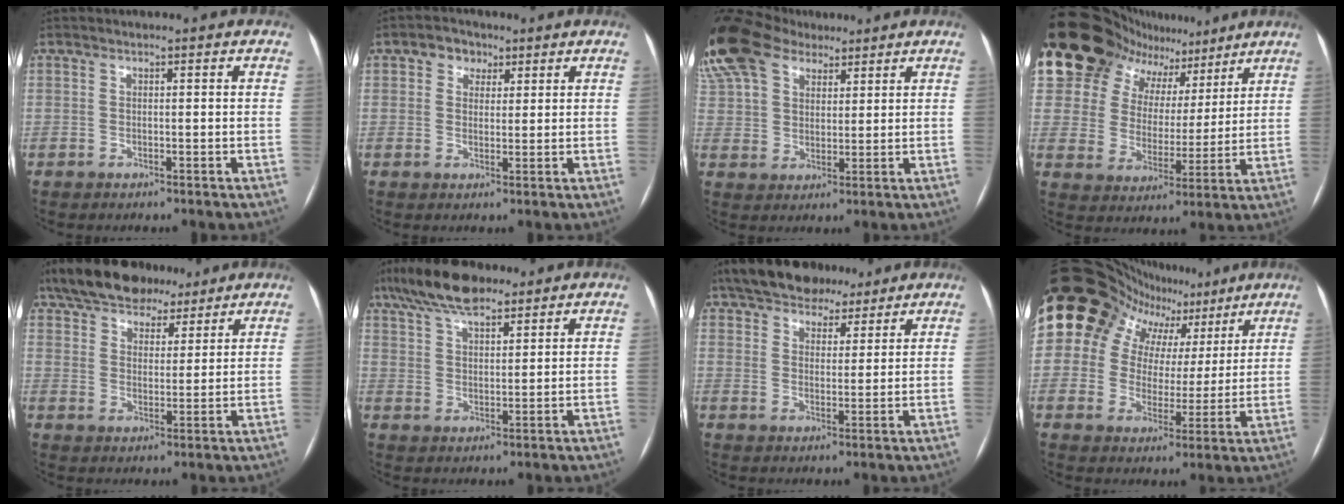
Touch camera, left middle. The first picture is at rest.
{"total": 3.5, "force": [1.8, 2.7, 1.2], "torque": [-0.020, 0.012, 0.028]}
{"total": 20.3, "force": [13.5, 11.9, 9.3], "torque": [-0.270, 0.069, 0.252]}
{"total": 18.9, "force": [14.7, 10.5, 5.4], "torque": [-0.127, 0.043, 0.232]}
{"total": 13.9, "force": [10.9, 6.5, 5.7], "torque": [-0.103, 0.042, 0.174]}
{"total": 10.6, "force": [8.0, 3.4, 6.0], "torque": [-0.116, 0.028, 0.144]}
{"total": 12.1, "force": [9.5, 5.8, 4.7], "torque": [-0.074, 0.034, 0.146]}
{"total": 16.2, "force": [9.3, 12.1, 5.7], "torque": [-0.098, 0.056, 0.131]}